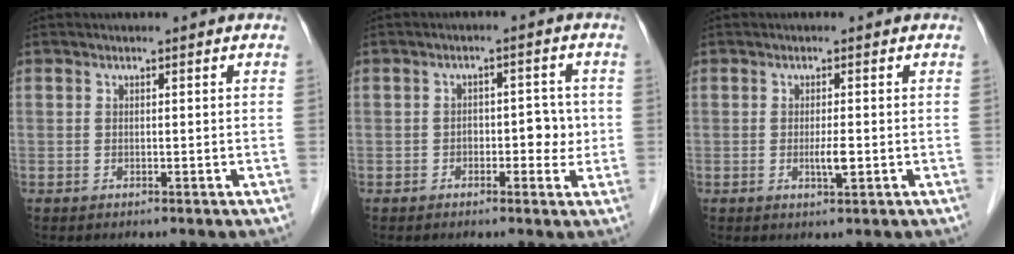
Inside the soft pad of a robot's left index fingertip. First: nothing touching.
{"total": 3.9, "force": [-0.6, 2.3, 3.1], "torque": [-0.031, 0.017, -0.008]}
{"total": 2.0, "force": [-0.3, 0.2, 2.0], "torque": [-0.037, -0.004, -0.004]}